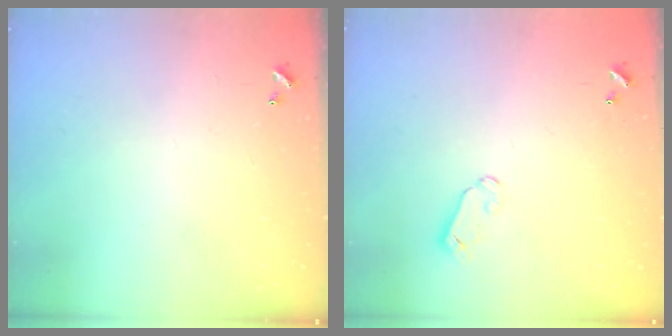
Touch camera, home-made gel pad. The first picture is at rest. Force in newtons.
{"total": 4.1, "press": 4.0, "slide": 0.4}